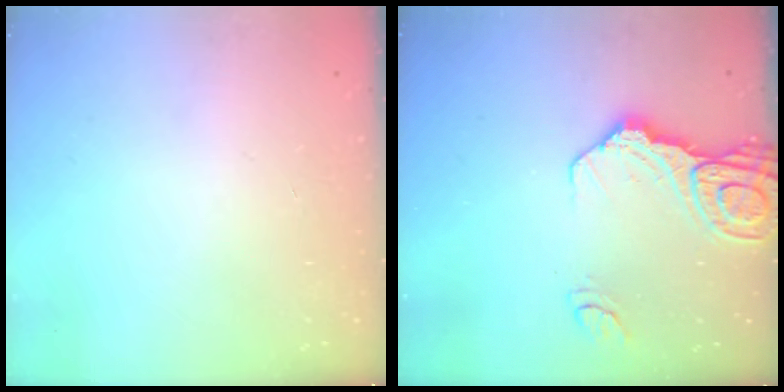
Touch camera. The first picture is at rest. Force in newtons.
{"total": 14.2, "press": 14.1, "slide": 1.7}